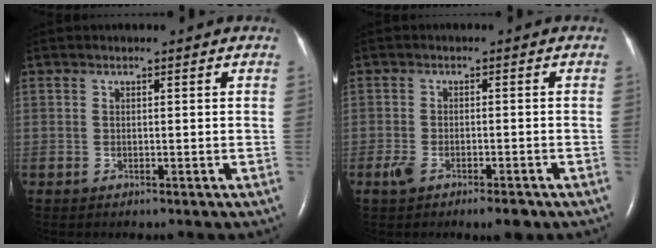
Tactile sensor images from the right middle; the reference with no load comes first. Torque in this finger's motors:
{"motor_torque": [0.06, 0.00, 0.03, 0.02]}